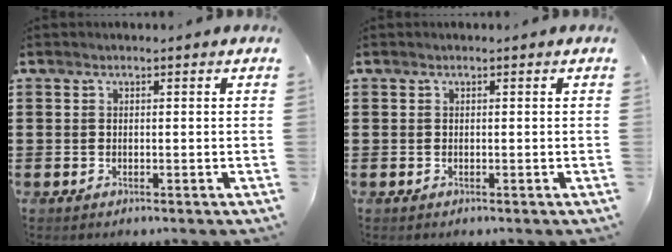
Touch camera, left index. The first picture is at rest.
{"total": 0.0}